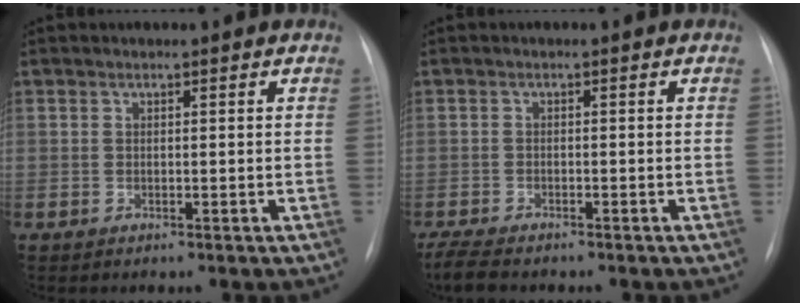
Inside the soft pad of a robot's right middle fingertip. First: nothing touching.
{"total": 5.2, "force": [-4.4, 1.3, 2.5], "torque": [-0.048, -0.014, -0.069]}